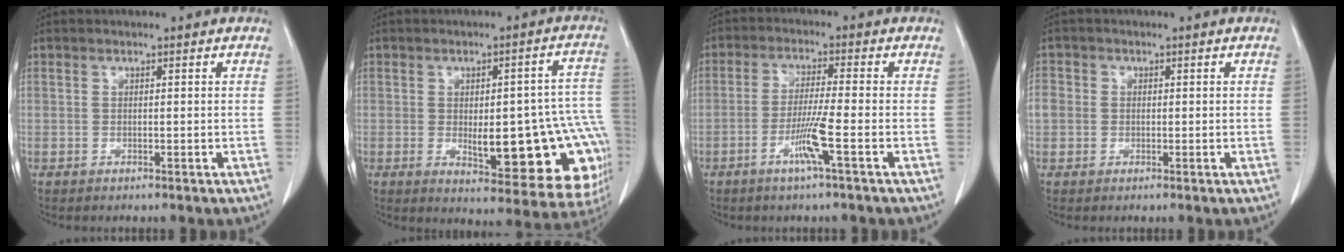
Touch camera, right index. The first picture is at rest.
{"total": 19.4, "force": [-3.9, 6.9, 17.8], "torque": [-0.124, 0.028, -0.023]}
{"total": 5.8, "force": [-2.5, -0.8, 5.2], "torque": [-0.100, -0.008, -0.050]}
{"total": 4.8, "force": [0.1, 4.5, 1.7], "torque": [-0.052, 0.020, 0.006]}